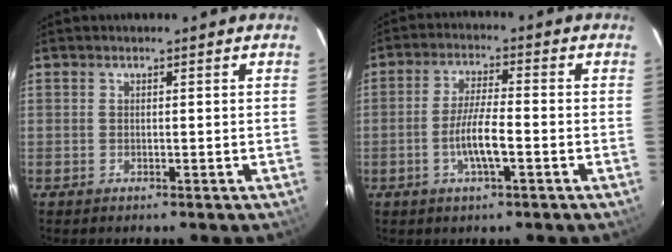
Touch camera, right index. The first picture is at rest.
{"total": 6.7, "force": [-2.3, 1.0, 6.3], "torque": [-0.123, -0.002, -0.044]}